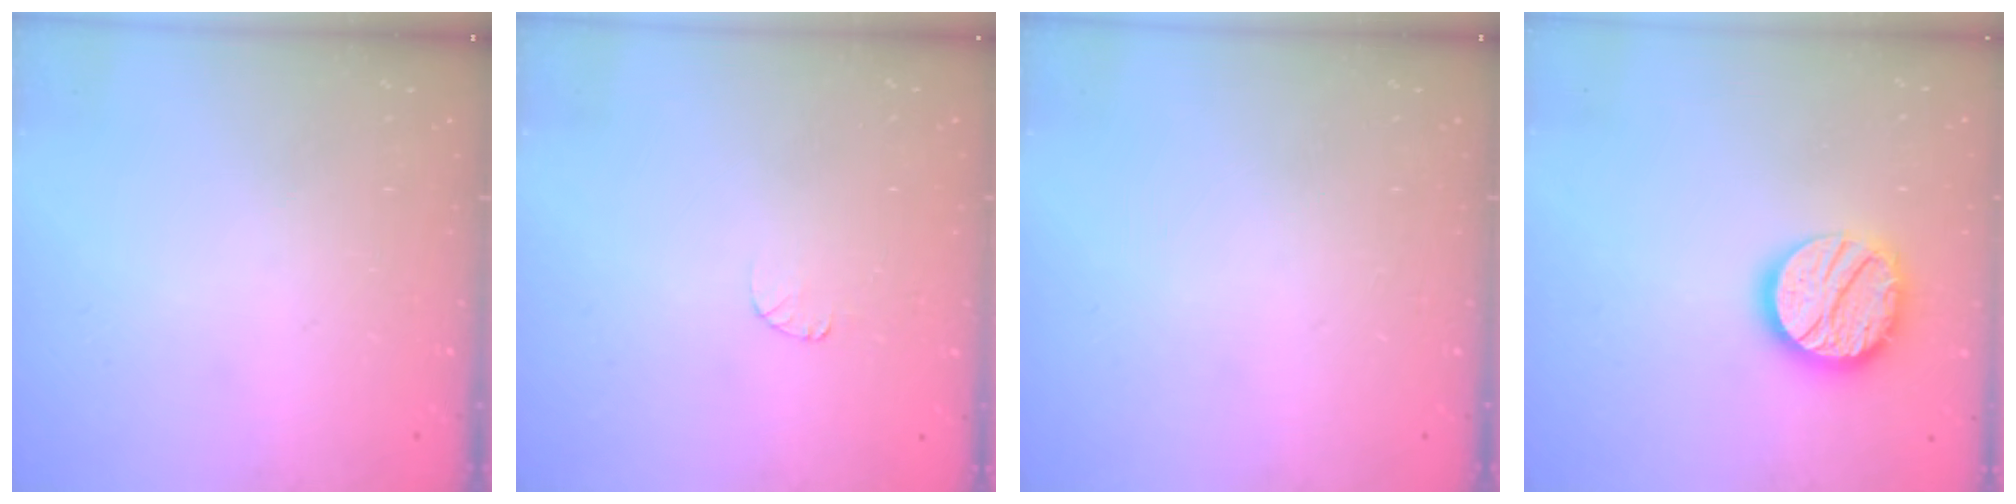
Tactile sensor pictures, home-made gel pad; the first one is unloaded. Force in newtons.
{"total": 3.3, "press": 3.2, "slide": 0.4}
{"total": 0.0}
{"total": 16.5, "press": 16.5, "slide": 1.4}